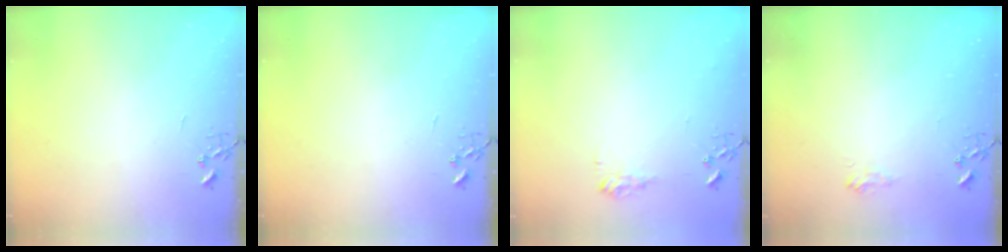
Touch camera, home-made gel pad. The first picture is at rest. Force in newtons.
{"total": 0.0}
{"total": 8.0, "press": 8.0, "slide": 0.4}
{"total": 6.9, "press": 6.9, "slide": 0.7}